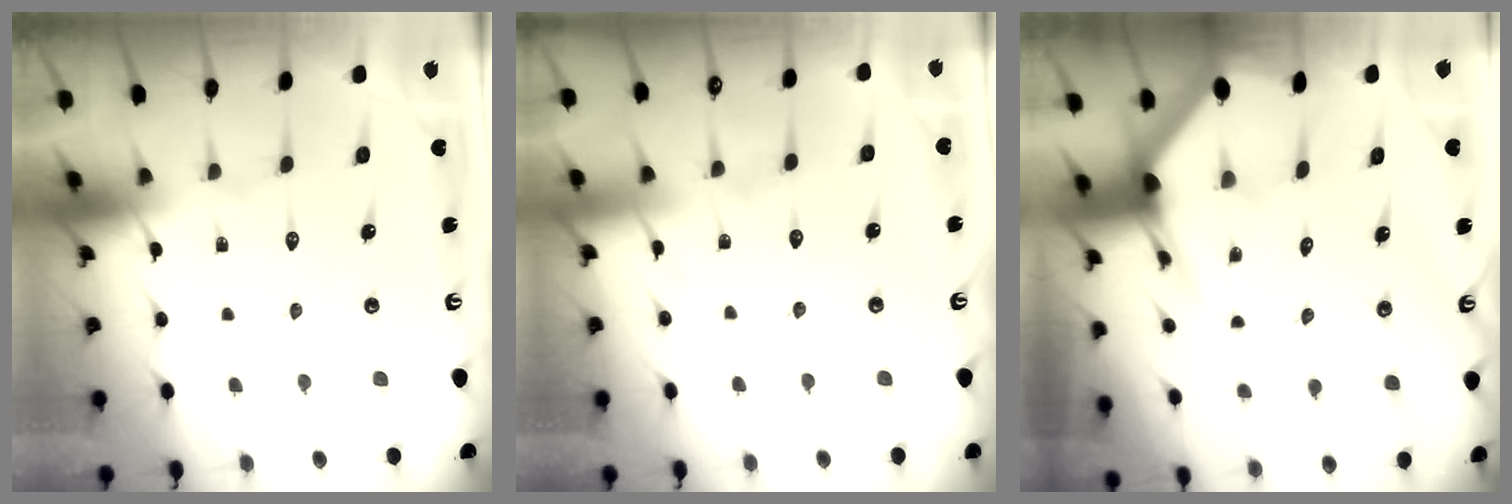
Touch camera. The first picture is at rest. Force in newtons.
{"total": 3.3, "press": 3.3, "slide": 0.4}
{"total": 4.1, "press": 4.0, "slide": 0.6}